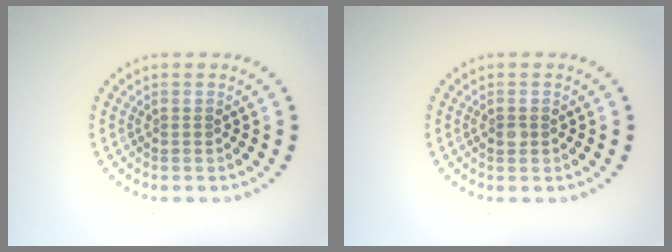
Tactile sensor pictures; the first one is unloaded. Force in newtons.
{"total": 0.9, "press": 0.9, "slide": 0.0}